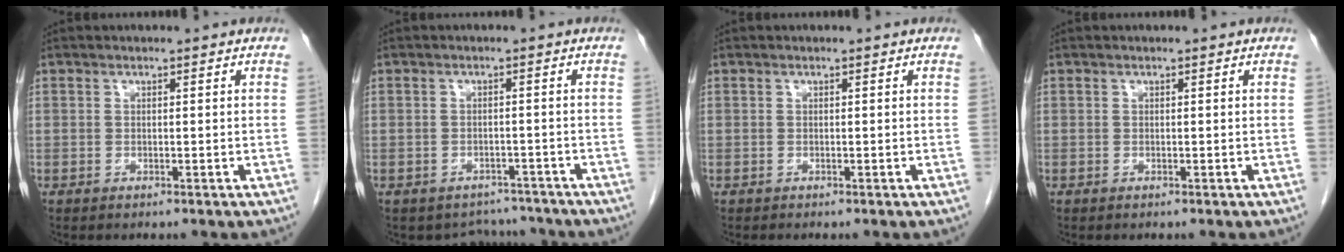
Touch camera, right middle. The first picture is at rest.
{"total": 5.6, "force": [-4.9, 2.6, -0.4], "torque": [0.014, 0.020, -0.059]}
{"total": 0.0}
{"total": 0.0}